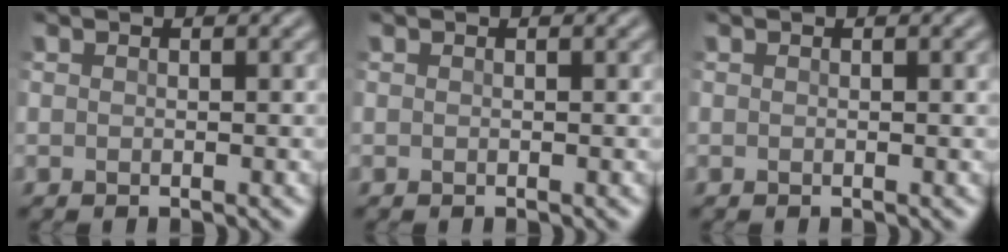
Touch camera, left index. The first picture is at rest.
{"total": 0.0}
{"total": 0.5, "force": [0.1, 0.0, 0.5], "torque": [-0.005, 0.003, 0.001]}